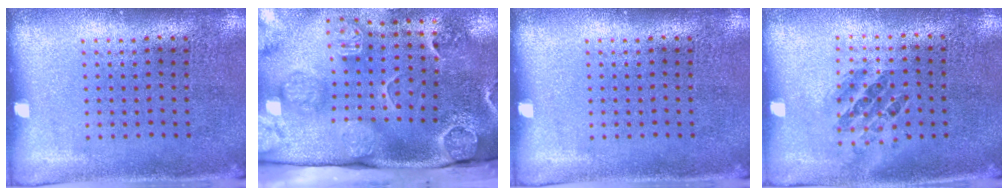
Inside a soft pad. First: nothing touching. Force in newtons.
{"total": 4.5, "press": 3.4, "slide": 3.0}
{"total": 0.0}
{"total": 1.0, "press": 0.8, "slide": 0.6}